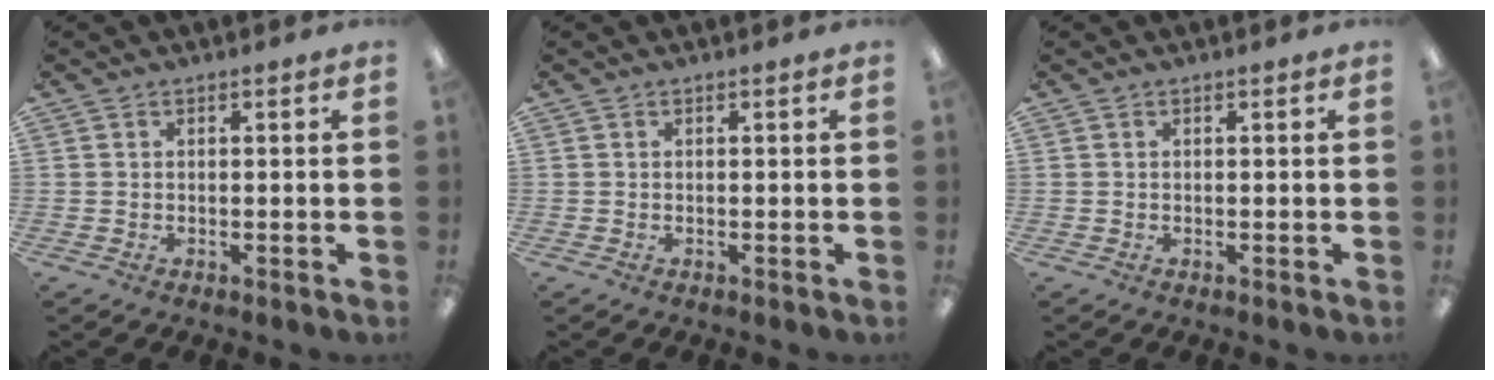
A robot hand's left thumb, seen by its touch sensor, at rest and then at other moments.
{"total": 0.0}
{"total": 0.0}